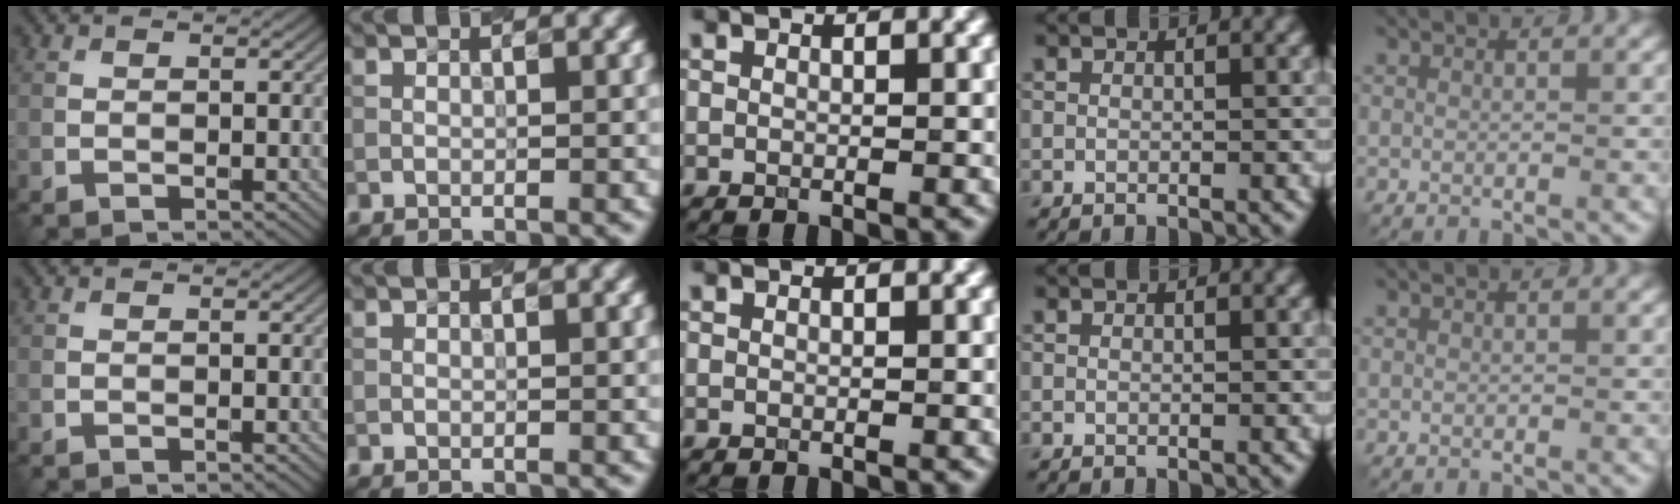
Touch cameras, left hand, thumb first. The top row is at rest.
{}